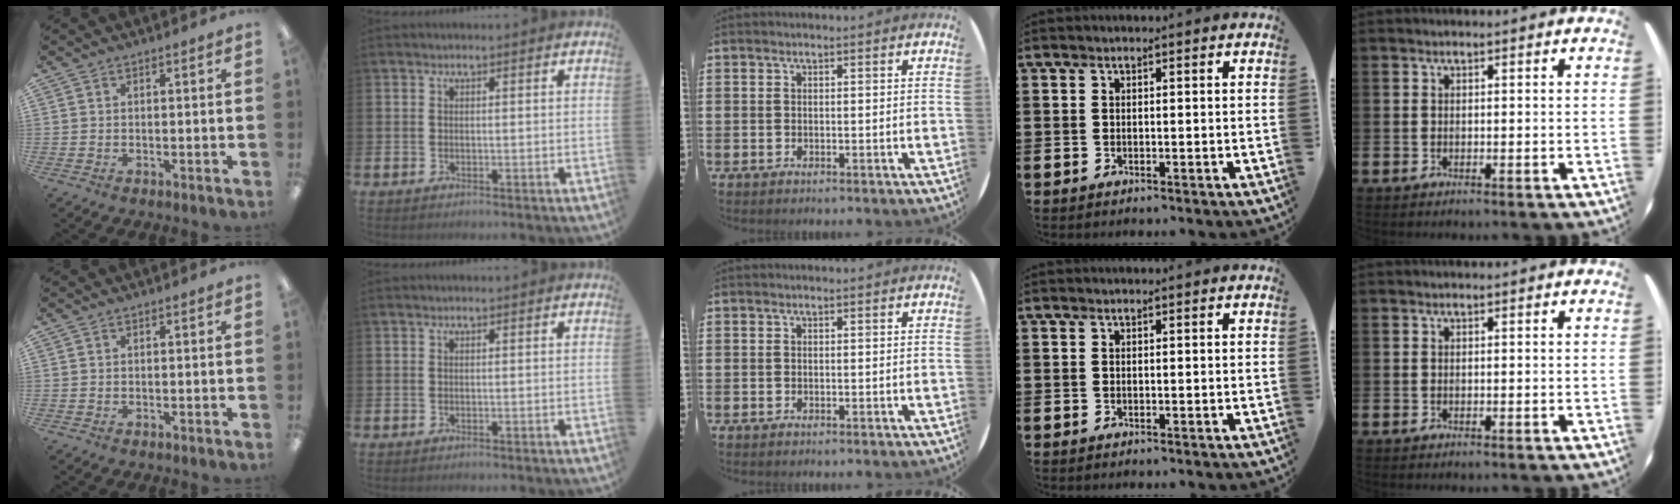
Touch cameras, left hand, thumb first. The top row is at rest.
{}